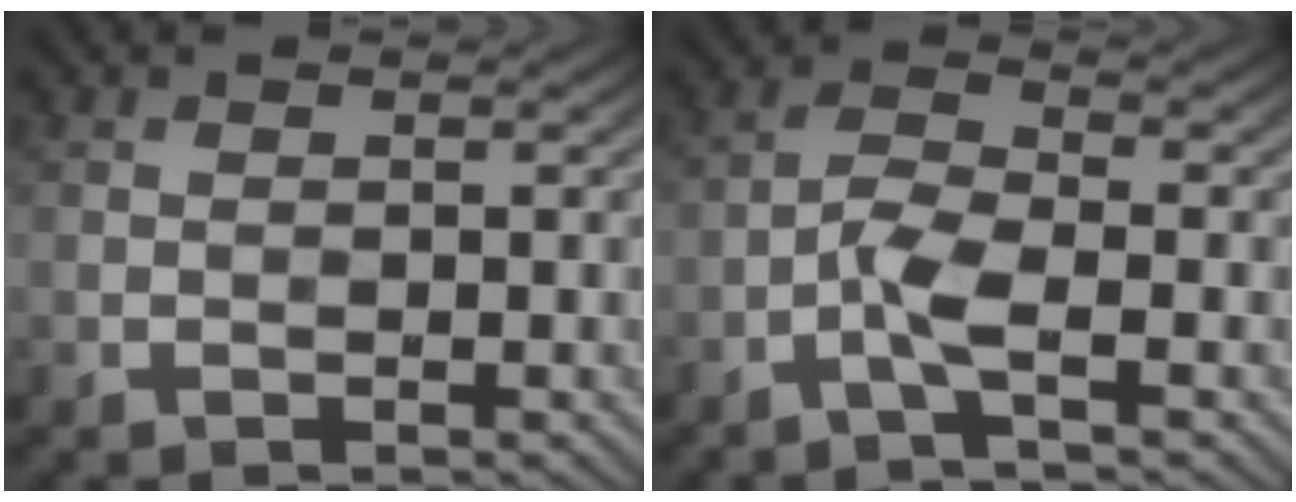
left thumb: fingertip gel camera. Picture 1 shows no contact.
{"total": 3.9, "force": [-2.0, 0.9, 3.3], "torque": [-0.076, 0.005, -0.052]}